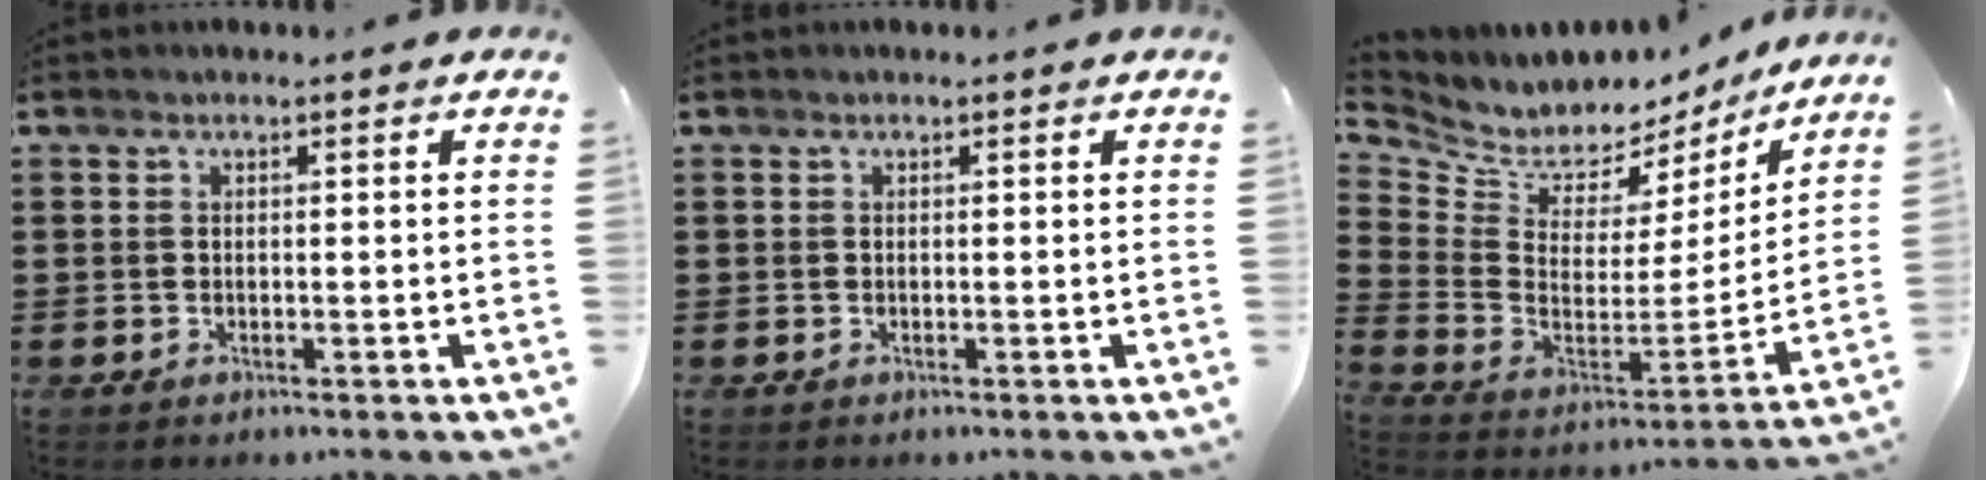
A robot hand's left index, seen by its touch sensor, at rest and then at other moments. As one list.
[{"total": 0.0}, {"total": 5.8, "force": [5.1, 2.7, 0.2], "torque": [-0.046, -0.055, 0.089]}]